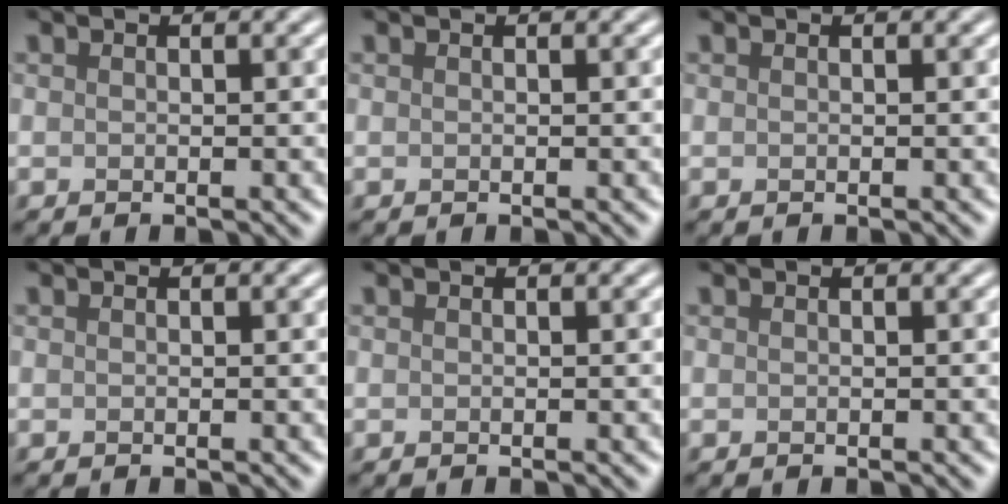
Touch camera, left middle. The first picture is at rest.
{"total": 0.0}
{"total": 0.0}
{"total": 0.0}
{"total": 0.0}
{"total": 0.0}